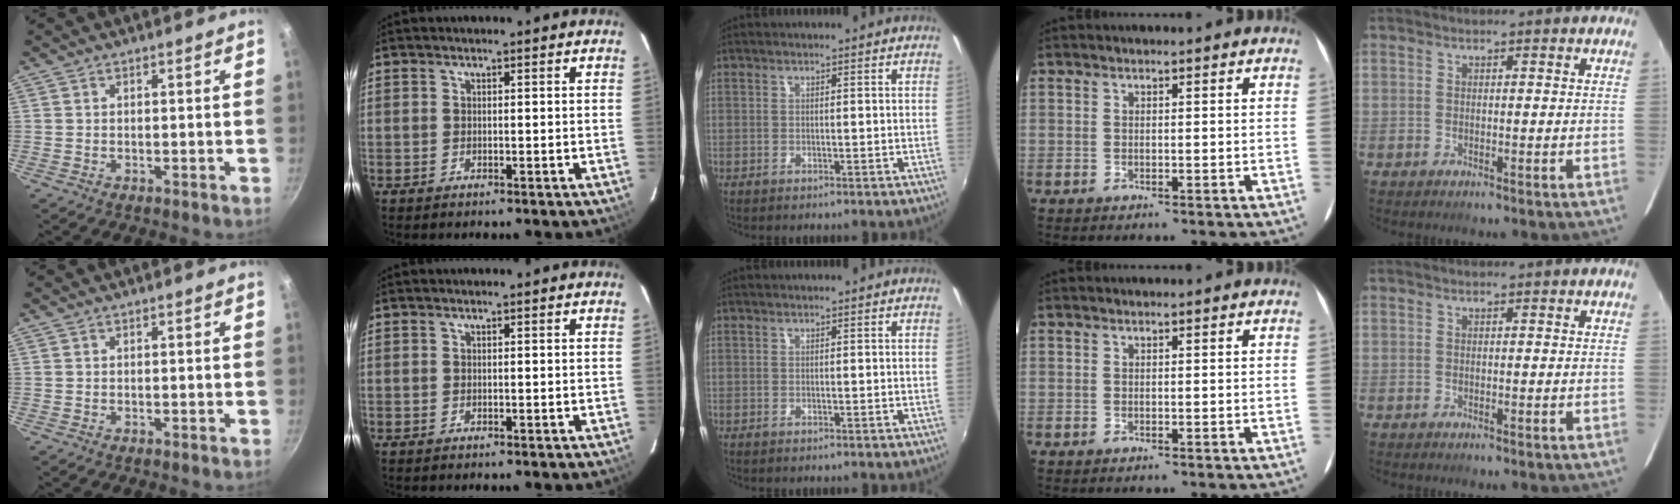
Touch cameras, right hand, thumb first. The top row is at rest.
{}